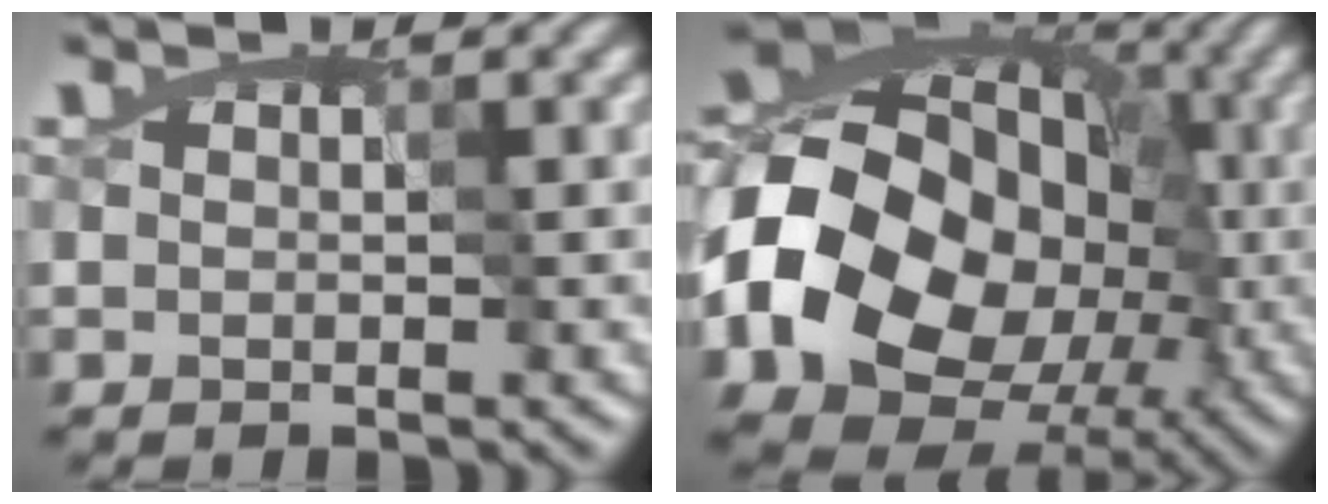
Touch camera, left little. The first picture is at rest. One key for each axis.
{"total": 16.6, "fx": -4.8, "fy": 13.4, "fz": 8.5, "tx": -0.165, "ty": -0.007, "tz": -0.085}